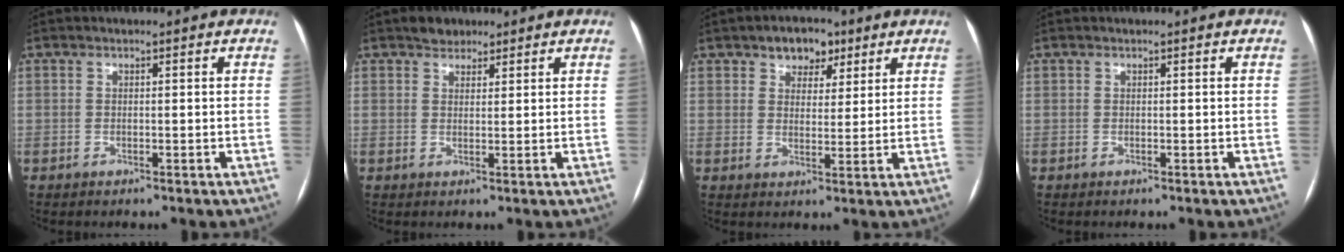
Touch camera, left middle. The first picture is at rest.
{"total": 2.9, "force": [2.2, 1.8, 0.6], "torque": [-0.007, 0.007, 0.033]}
{"total": 5.6, "force": [3.5, 3.6, 2.6], "torque": [-0.031, 0.012, 0.053]}
{"total": 0.0}